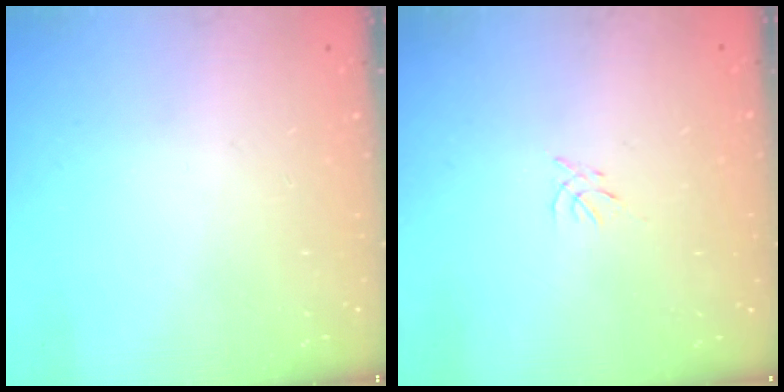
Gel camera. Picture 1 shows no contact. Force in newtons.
{"total": 0.0}